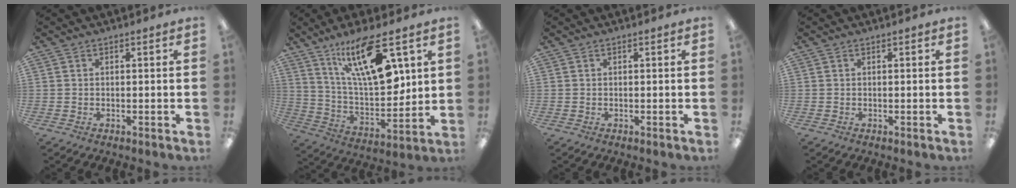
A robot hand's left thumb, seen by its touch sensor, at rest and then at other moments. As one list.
[{"total": 19.3, "force": [10.7, 6.4, 14.8], "torque": [-0.256, -0.048, 0.172]}, {"total": 0.0}, {"total": 0.0}]